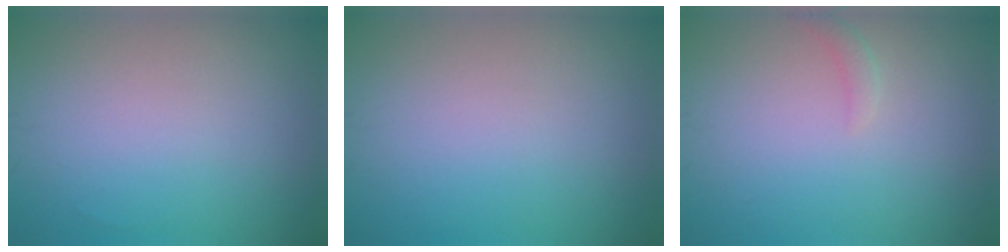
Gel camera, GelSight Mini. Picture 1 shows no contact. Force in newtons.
{"total": 0.0}
{"total": 0.9, "press": 0.8, "slide": 0.1}